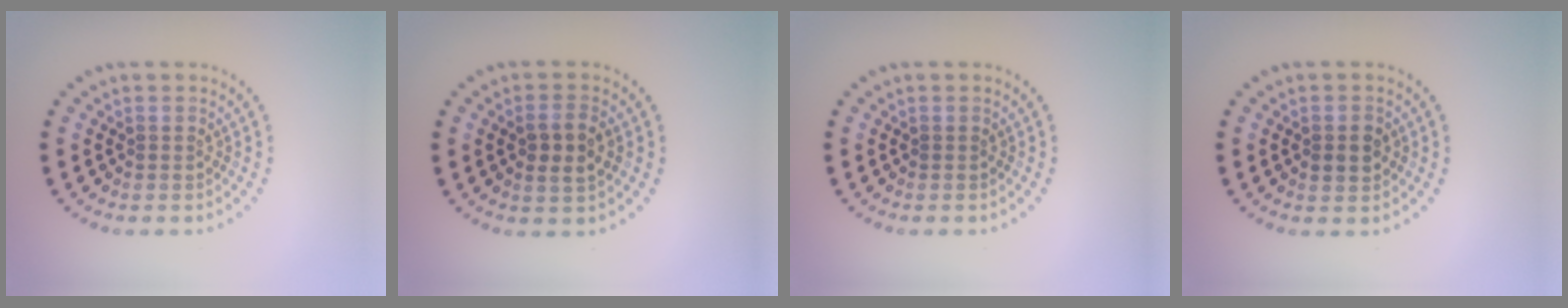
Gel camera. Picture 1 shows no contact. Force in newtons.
{"total": 2.6, "press": 2.6, "slide": 0.4}
{"total": 0.0}
{"total": 1.8, "press": 1.8, "slide": 0.1}